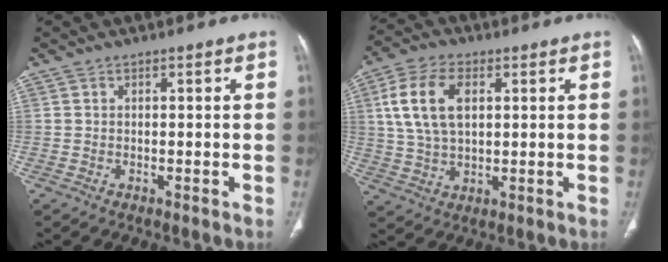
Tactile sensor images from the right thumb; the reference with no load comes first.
{"total": 11.4, "force": [2.9, 6.6, 8.8], "torque": [-0.172, 0.004, 0.055]}